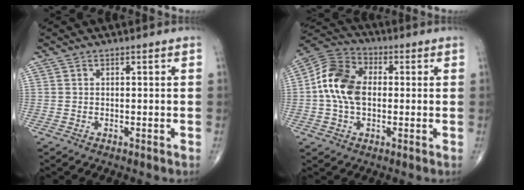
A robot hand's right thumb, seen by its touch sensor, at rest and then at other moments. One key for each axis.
{"total": 11.8, "fx": 0.2, "fy": 7.9, "fz": 8.7, "tx": -0.164, "ty": 0.027, "tz": -0.007}